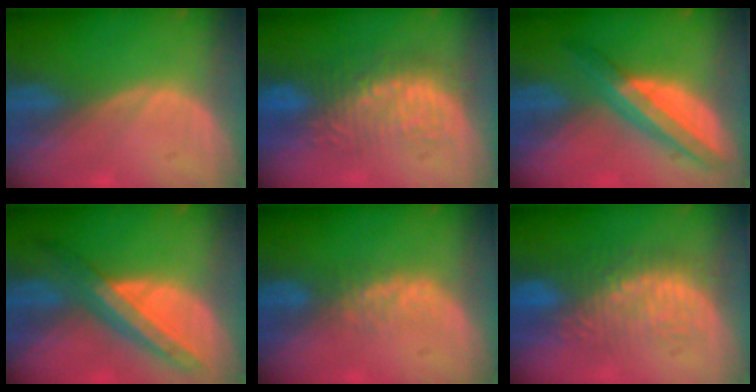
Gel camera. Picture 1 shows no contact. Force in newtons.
{"total": 9.1, "press": 8.7, "slide": 2.6}
{"total": 7.9, "press": 6.6, "slide": 4.2}
{"total": 8.8, "press": 7.6, "slide": 4.4}
{"total": 2.7, "press": 2.7, "slide": 0.6}
{"total": 9.4, "press": 9.0, "slide": 2.7}